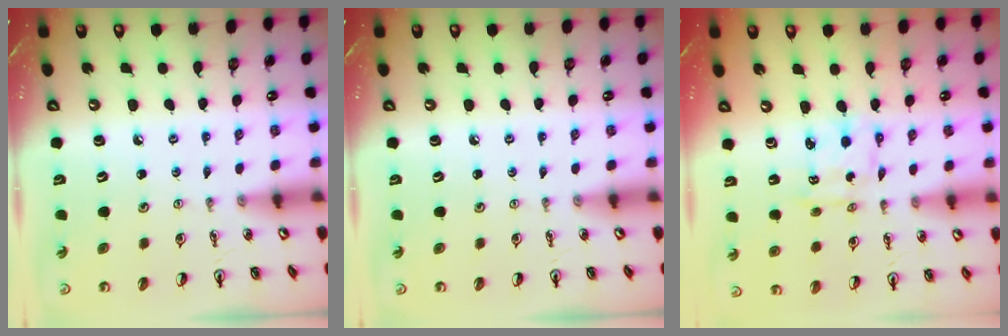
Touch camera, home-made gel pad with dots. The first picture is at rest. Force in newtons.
{"total": 0.0}
{"total": 2.7, "press": 2.7, "slide": 0.2}